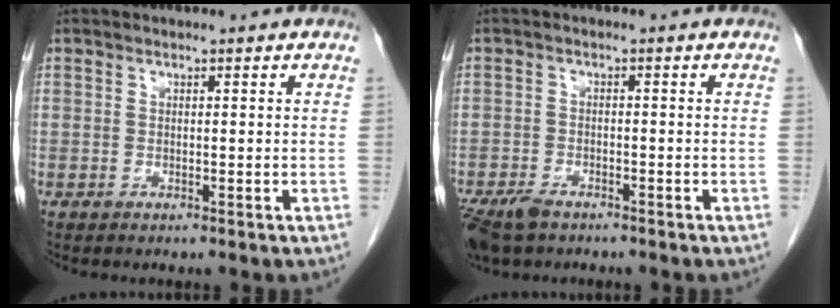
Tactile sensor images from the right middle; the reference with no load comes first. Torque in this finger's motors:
{"motor_torque": [0.07, -0.01, 0.02, 0.03]}